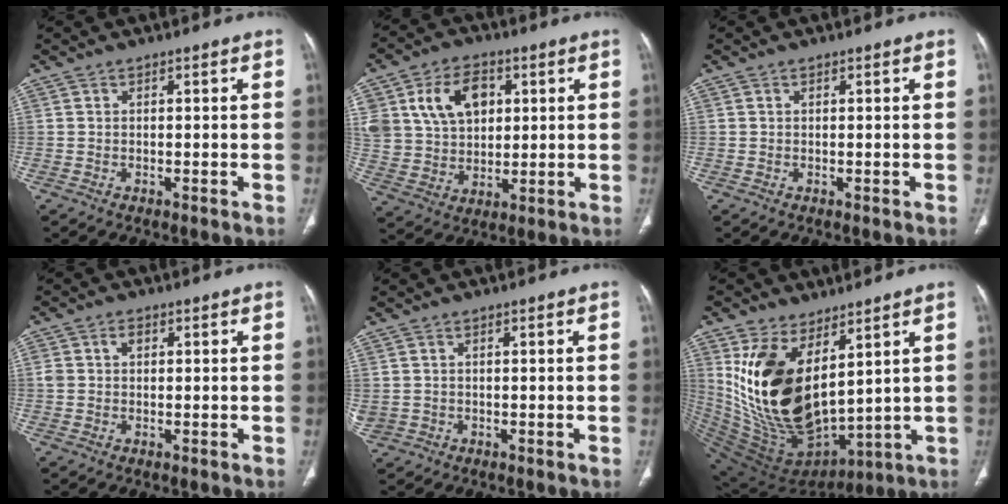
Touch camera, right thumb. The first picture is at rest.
{"total": 14.1, "force": [4.7, 10.2, 8.5], "torque": [-0.128, -0.004, 0.095]}
{"total": 0.0}
{"total": 2.3, "force": [0.7, 1.7, 1.4], "torque": [-0.025, 0.009, 0.016]}
{"total": 2.2, "force": [0.6, 1.5, 1.5], "torque": [-0.047, 0.004, 0.022]}
{"total": 20.2, "force": [6.6, 10.8, 15.8], "torque": [-0.271, -0.057, 0.154]}